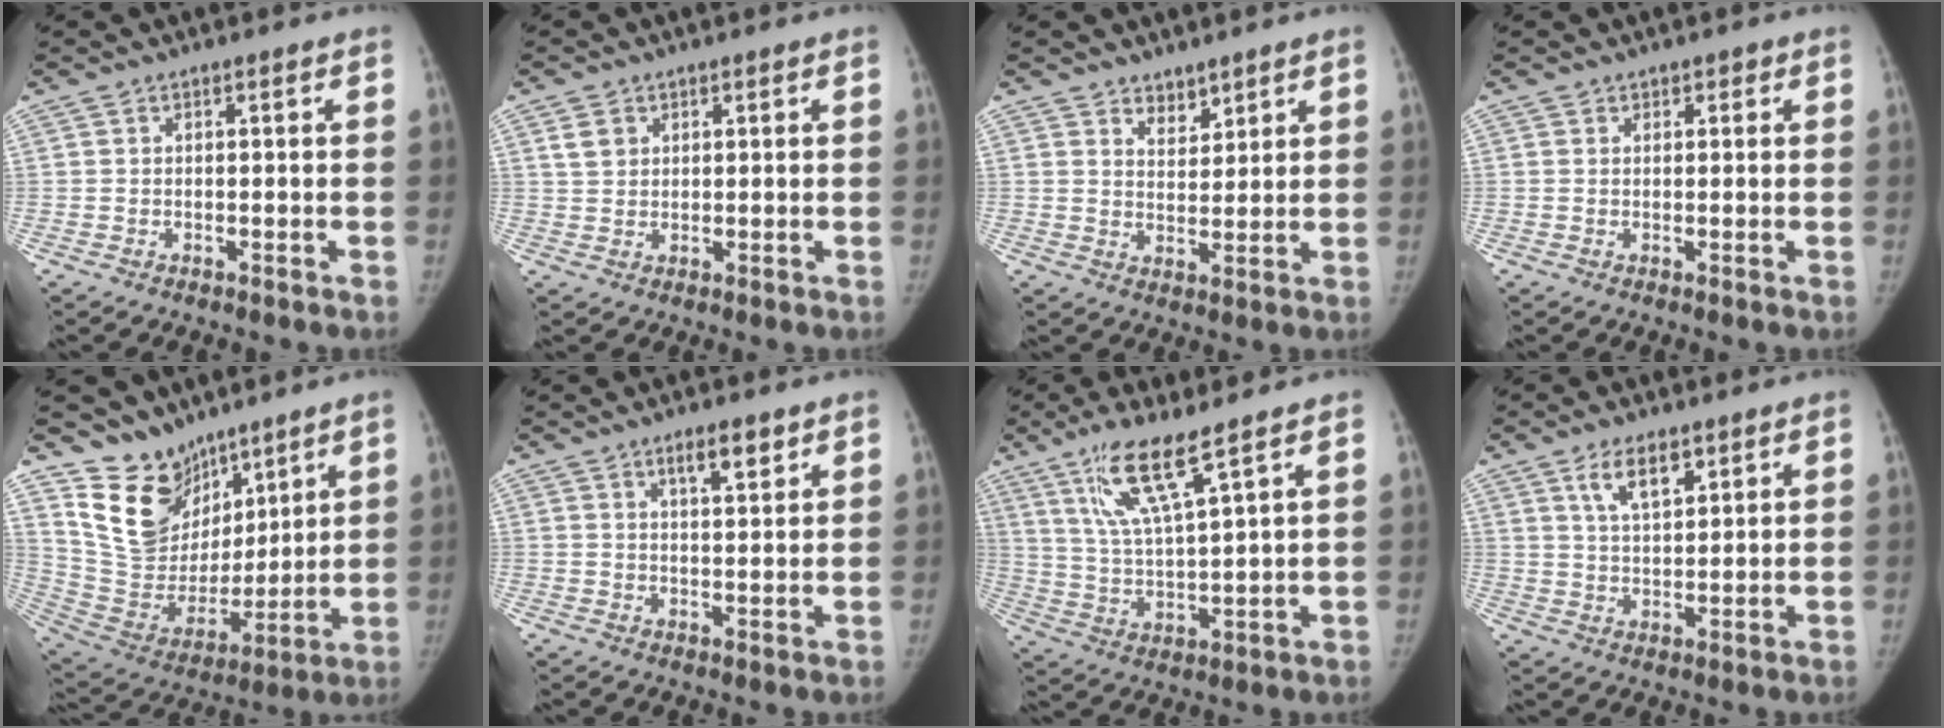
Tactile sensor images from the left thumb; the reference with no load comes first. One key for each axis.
{"total": 3.2, "fx": 1.5, "fy": 2.4, "fz": 1.4, "tx": -0.014, "ty": -0.004, "tz": 0.032}
{"total": 4.0, "fx": 3.1, "fy": 2.1, "fz": 1.1, "tx": 0.002, "ty": -0.026, "tz": 0.057}
{"total": 1.1, "fx": 0.6, "fy": 0.8, "fz": 0.2, "tx": 0.016, "ty": -0.003, "tz": 0.004}
{"total": 15.5, "fx": 11.3, "fy": 9.7, "fz": 4.1, "tx": -0.029, "ty": -0.076, "tz": 0.228}
{"total": 4.9, "fx": 3.0, "fy": 1.5, "fz": 3.5, "tx": -0.045, "ty": -0.019, "tz": 0.049}
{"total": 11.1, "fx": 7.0, "fy": 1.4, "fz": 8.5, "tx": -0.166, "ty": -0.035, "tz": 0.145}
{"total": 6.6, "fx": 3.8, "fy": 2.9, "fz": 4.5, "tx": -0.063, "ty": -0.022, "tz": 0.070}